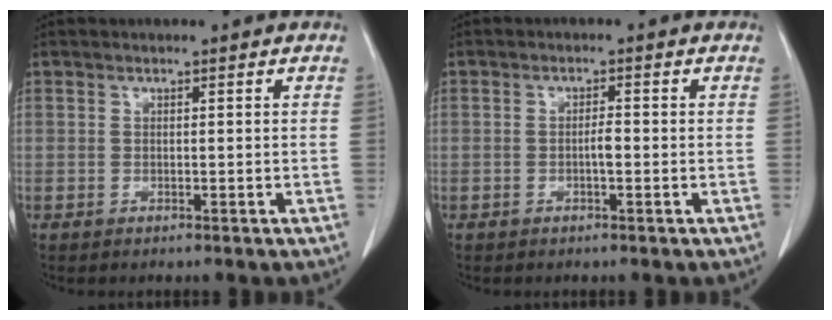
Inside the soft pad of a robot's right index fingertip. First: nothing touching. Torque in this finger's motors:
{"motor_torque": [0.59, 0.29, 0.22, 0.05]}